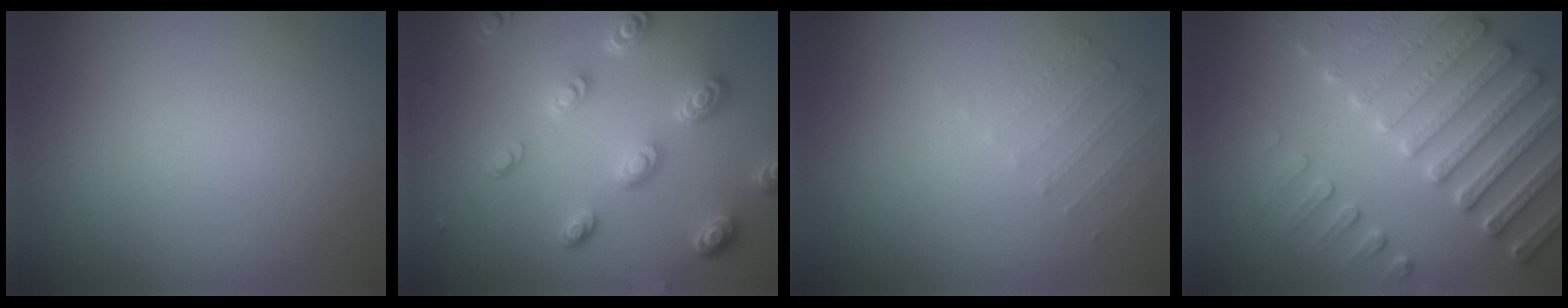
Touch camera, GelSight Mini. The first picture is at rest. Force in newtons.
{"total": 5.0, "press": 3.7, "slide": 3.3}
{"total": 1.1, "press": 0.7, "slide": 0.8}
{"total": 7.2, "press": 7.0, "slide": 1.8}